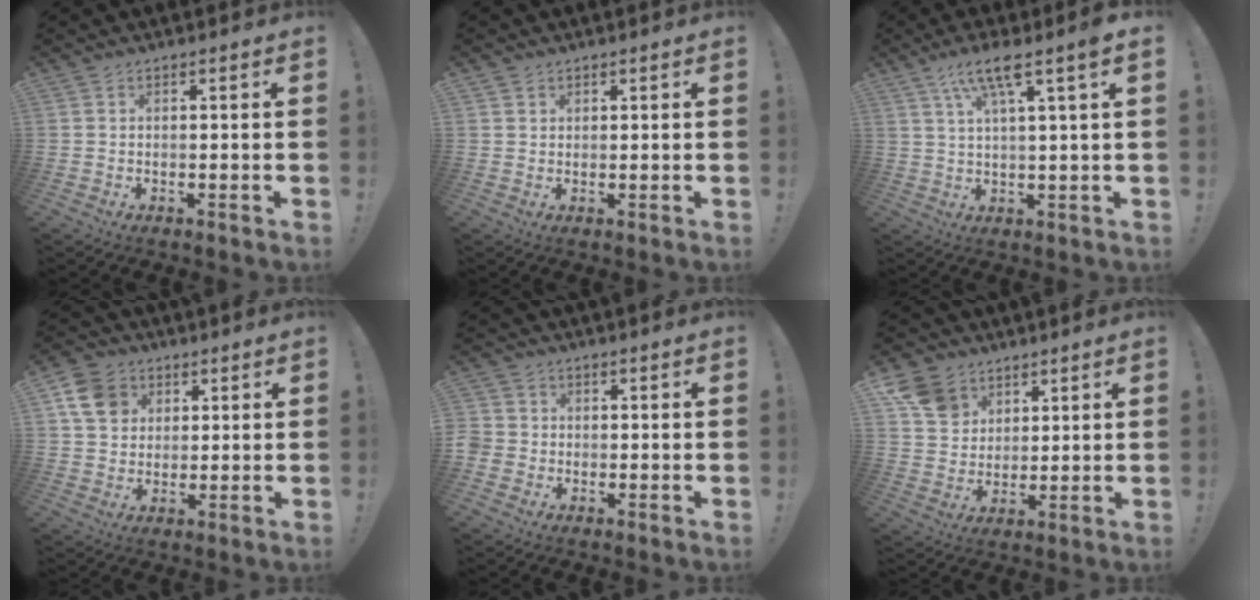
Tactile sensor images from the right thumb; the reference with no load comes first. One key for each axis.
{"total": 1.3, "fx": 0.9, "fy": 1.0, "fz": 0.0, "tx": 0.001, "ty": -0.003, "tz": 0.016}
{"total": 9.2, "fx": 4.5, "fy": 1.1, "fz": 7.9, "tx": -0.138, "ty": -0.013, "tz": 0.075}
{"total": 10.8, "fx": 4.2, "fy": 9.1, "fz": 4.2, "tx": -0.056, "ty": -0.014, "tz": 0.085}
{"total": 3.6, "fx": -1.0, "fy": 3.3, "fz": 1.1, "tx": -0.020, "ty": 0.007, "tz": -0.019}
{"total": 10.6, "fx": 5.8, "fy": 8.1, "fz": 3.6, "tx": -0.055, "ty": -0.027, "tz": 0.118}